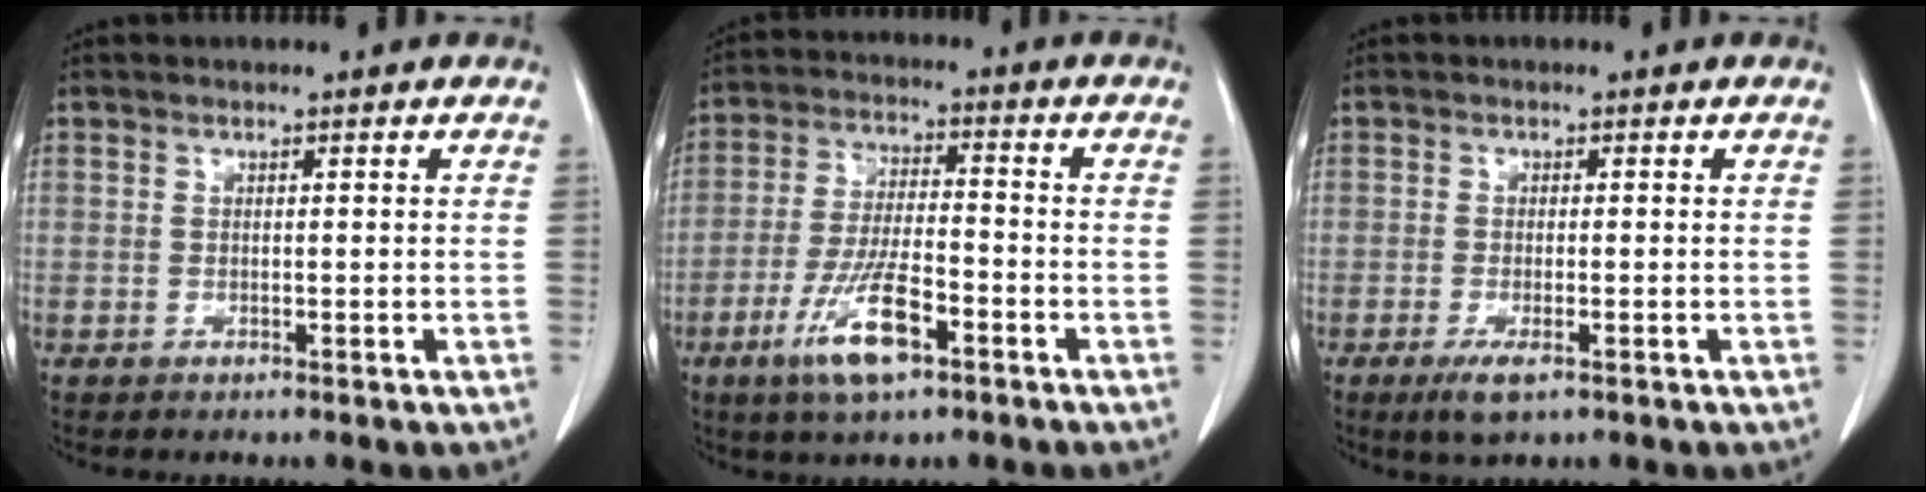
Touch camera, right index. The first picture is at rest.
{"total": 10.0, "force": [-5.2, 2.4, 8.2], "torque": [-0.165, -0.013, -0.094]}
{"total": 3.5, "force": [-1.9, 0.8, 2.8], "torque": [-0.054, -0.007, -0.030]}